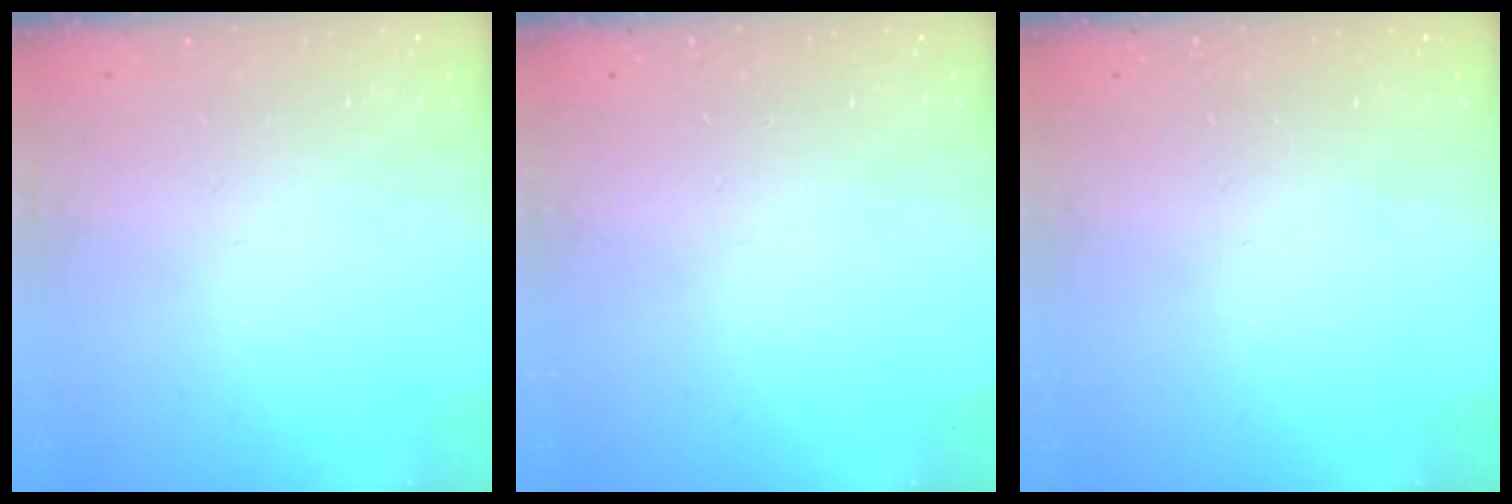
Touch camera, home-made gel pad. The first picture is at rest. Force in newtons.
{"total": 0.0}
{"total": 0.0}